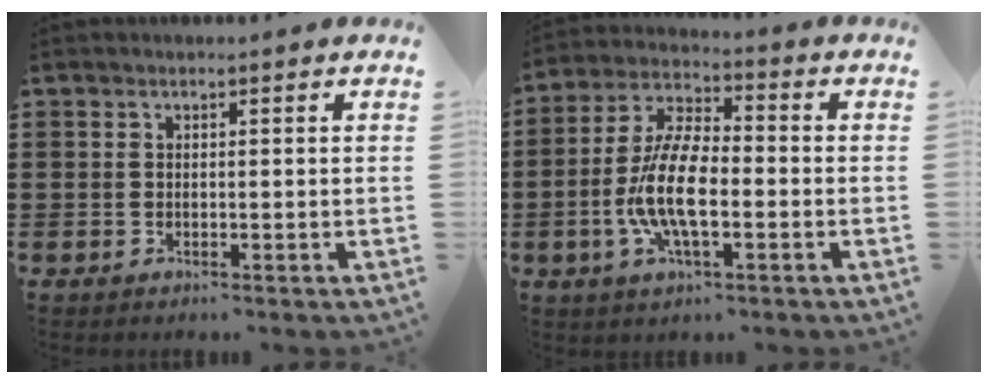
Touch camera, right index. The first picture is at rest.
{"total": 10.4, "force": [-2.6, 3.9, 9.3], "torque": [-0.211, -0.011, -0.054]}